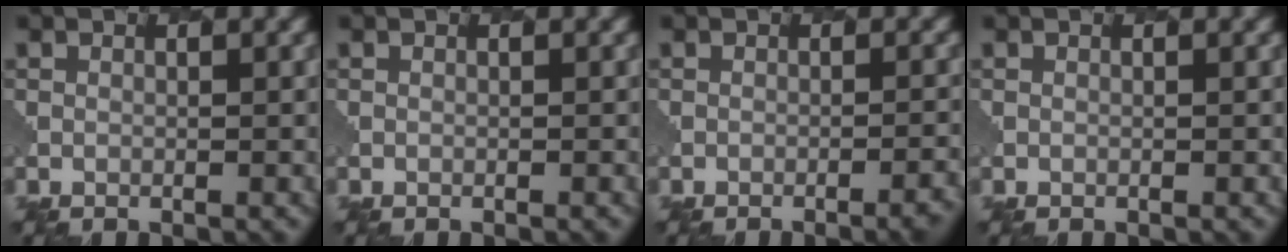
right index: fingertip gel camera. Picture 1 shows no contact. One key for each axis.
{"total": 0.0}
{"total": 2.8, "fx": -1.8, "fy": 0.8, "fz": 1.9, "tx": -0.011, "ty": 0.015, "tz": -0.025}
{"total": 0.0}